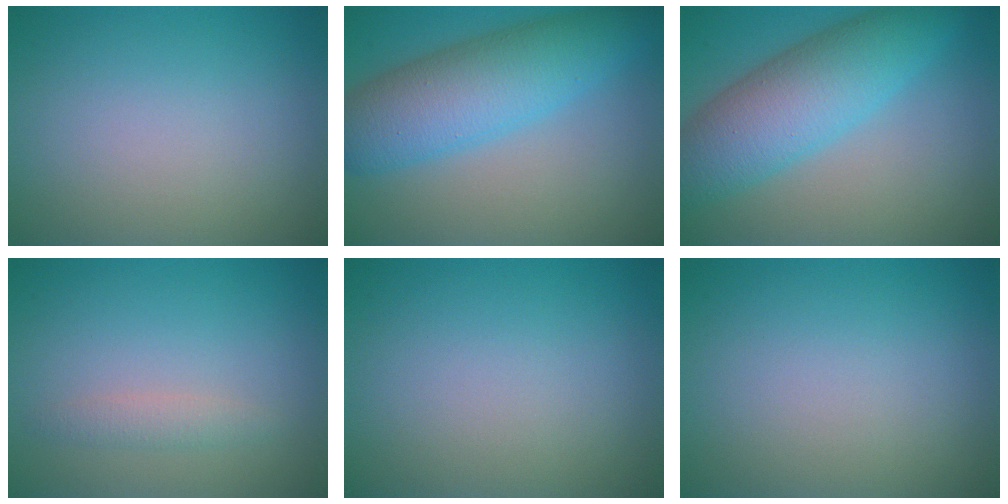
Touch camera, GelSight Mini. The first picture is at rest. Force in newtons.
{"total": 7.9, "press": 7.9, "slide": 0.2}
{"total": 8.0, "press": 8.0, "slide": 0.1}
{"total": 1.4, "press": 1.4, "slide": 0.1}
{"total": 0.0}
{"total": 0.0}